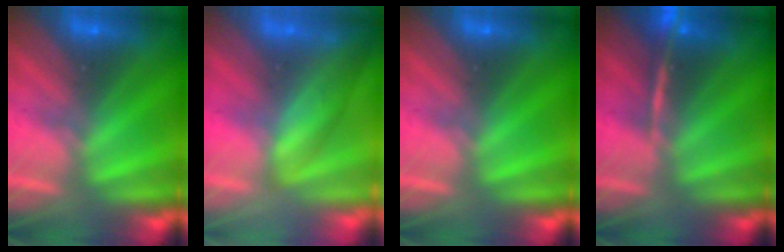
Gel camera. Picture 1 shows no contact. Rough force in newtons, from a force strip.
{"total": 3.5}
{"total": 0.0}
{"total": 2.4}